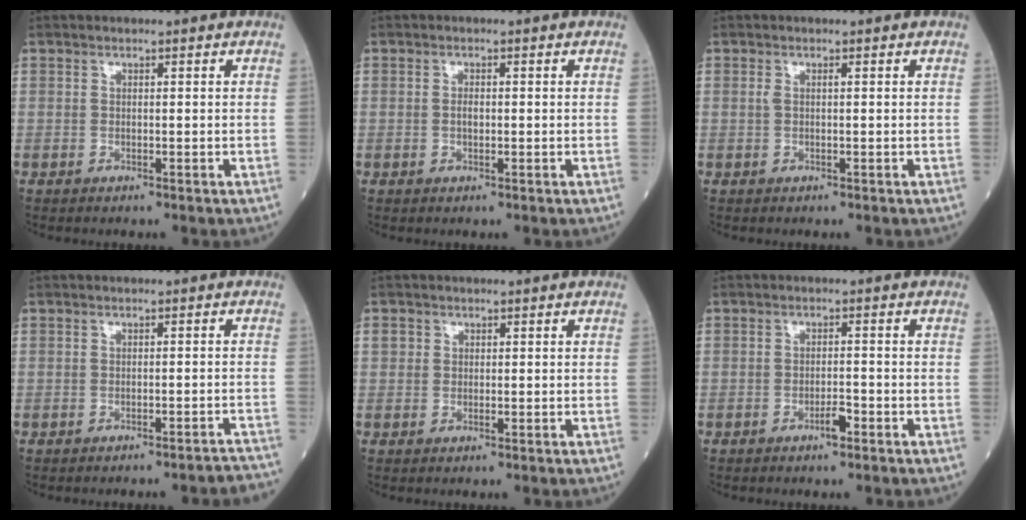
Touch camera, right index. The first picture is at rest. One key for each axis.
{"total": 1.1, "fx": -0.1, "fy": 0.4, "fz": 1.0, "tx": -0.023, "ty": 0.001, "tz": -0.002}
{"total": 0.7, "fx": 0.1, "fy": 0.2, "fz": 0.7, "tx": -0.021, "ty": 0.004, "tz": 0.002}
{"total": 5.2, "fx": -5.1, "fy": 0.3, "fz": 1.1, "tx": -0.007, "ty": -0.001, "tz": -0.051}
{"total": 1.4, "fx": 0.4, "fy": 1.3, "fz": 0.3, "tx": 0.000, "ty": 0.009, "tz": 0.004}
{"total": 2.0, "fx": -1.3, "fy": 0.4, "fz": 1.5, "tx": -0.023, "ty": 0.002, "tz": -0.023}